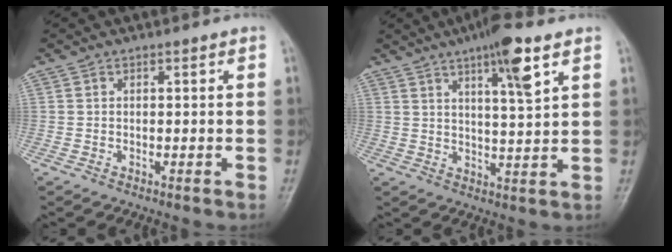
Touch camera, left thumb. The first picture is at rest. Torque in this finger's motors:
{"motor_torque": [1.50, 1.34, 1.14, -0.76, 0.24]}